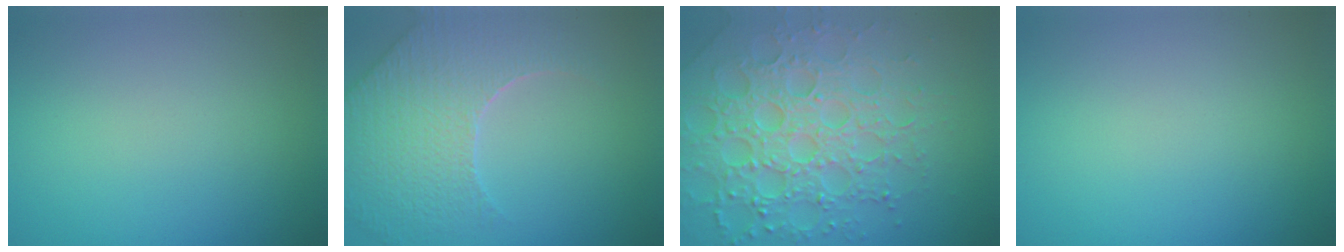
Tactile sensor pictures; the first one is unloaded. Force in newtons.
{"total": 7.1, "press": 5.6, "slide": 4.4}
{"total": 7.3, "press": 7.2, "slide": 1.6}
{"total": 0.0}